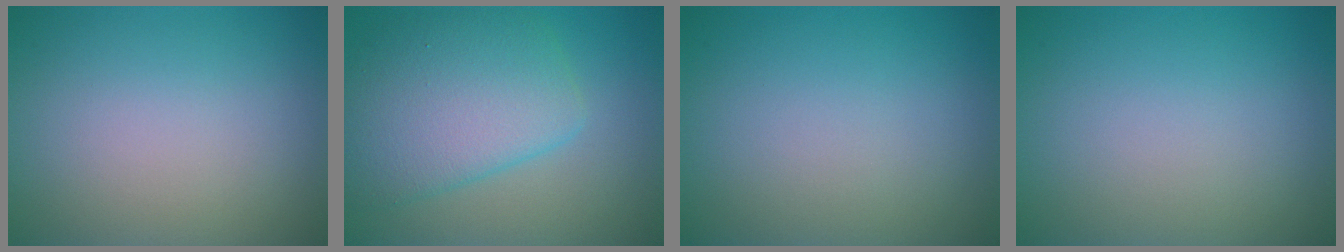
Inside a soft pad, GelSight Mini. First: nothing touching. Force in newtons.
{"total": 7.1, "press": 7.1, "slide": 0.2}
{"total": 0.0}
{"total": 0.0}